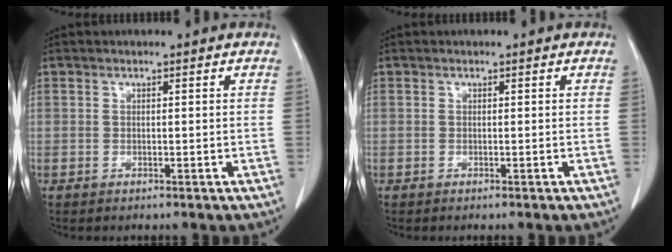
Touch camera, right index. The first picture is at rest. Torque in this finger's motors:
{"motor_torque": [0.02, -0.02, 0.01, 0.02]}